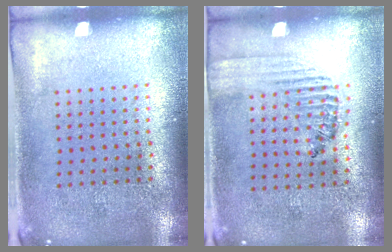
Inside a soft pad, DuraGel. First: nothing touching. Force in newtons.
{"total": 1.3, "press": 1.0, "slide": 0.8}